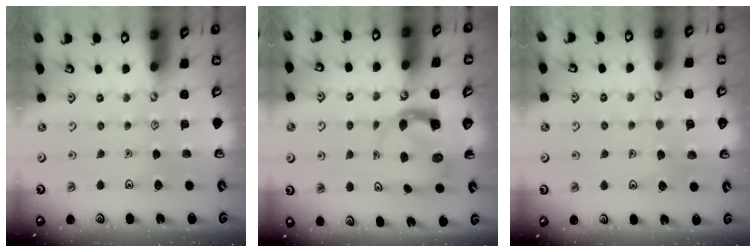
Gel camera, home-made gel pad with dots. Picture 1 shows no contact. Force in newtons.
{"total": 3.7, "press": 3.6, "slide": 0.6}
{"total": 4.3, "press": 4.2, "slide": 0.4}